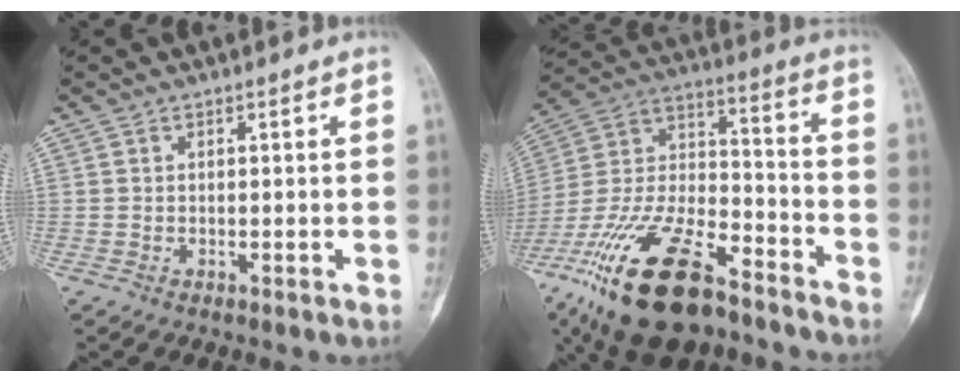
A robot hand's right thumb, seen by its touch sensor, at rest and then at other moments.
{"total": 25.9, "force": [-16.3, 10.8, 17.0], "torque": [-0.355, 0.050, -0.294]}